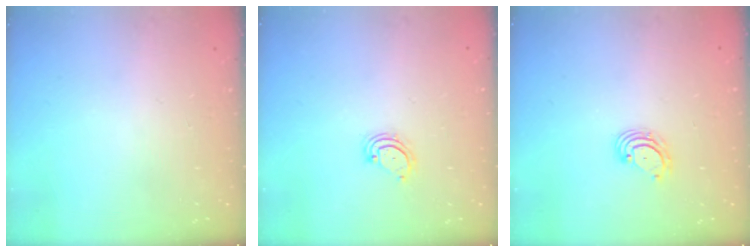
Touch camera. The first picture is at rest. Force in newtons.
{"total": 3.3, "press": 3.2, "slide": 0.7}
{"total": 4.0, "press": 3.9, "slide": 0.4}